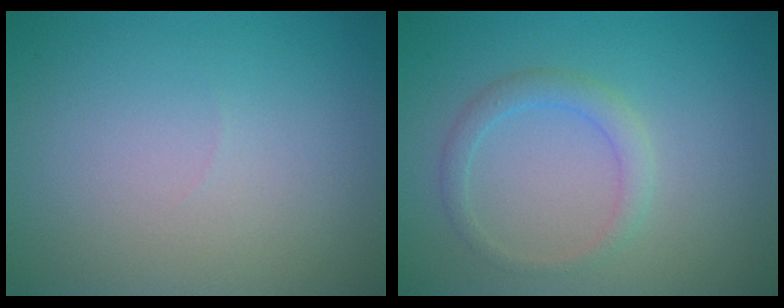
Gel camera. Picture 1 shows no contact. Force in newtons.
{"total": 1.8, "press": 1.8, "slide": 0.0}